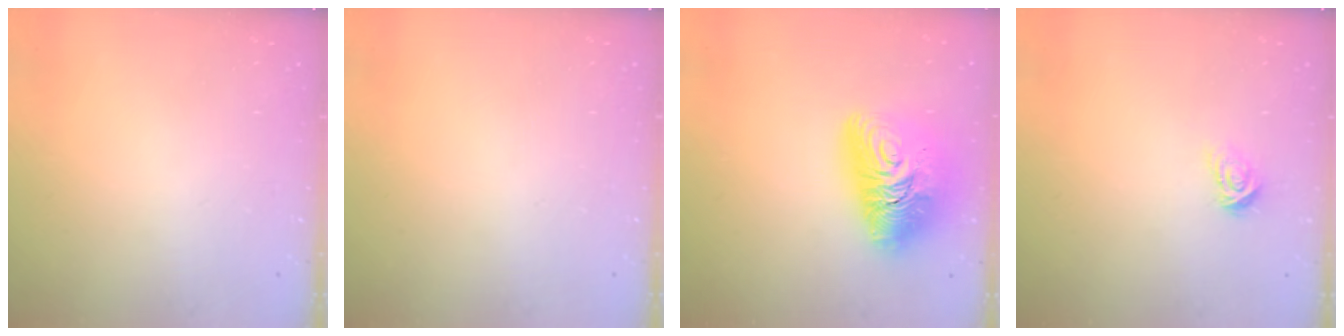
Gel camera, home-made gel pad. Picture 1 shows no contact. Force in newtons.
{"total": 0.0}
{"total": 17.9, "press": 17.8, "slide": 1.7}
{"total": 3.6, "press": 3.6, "slide": 0.4}